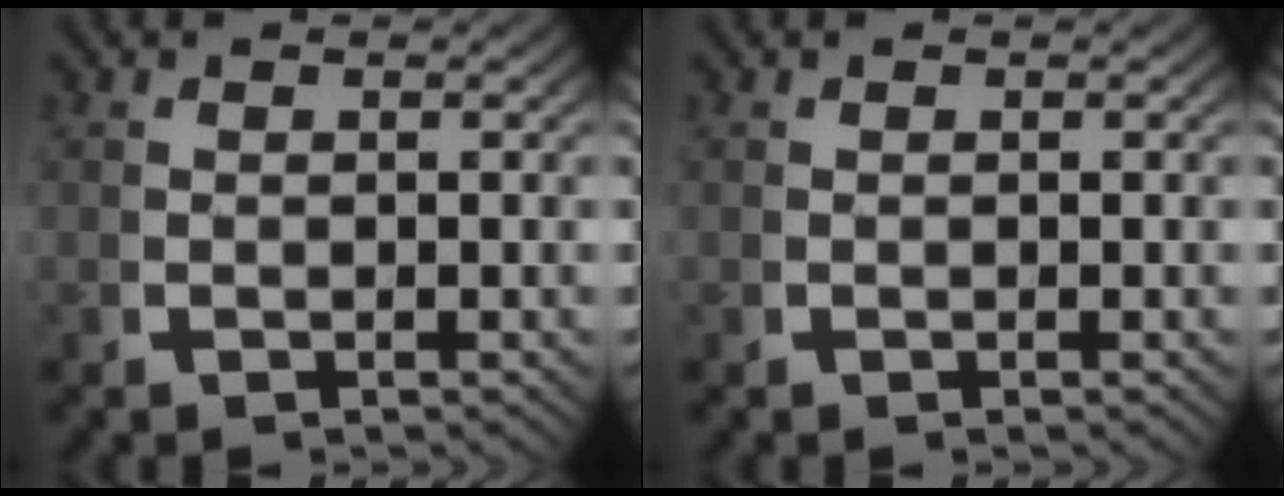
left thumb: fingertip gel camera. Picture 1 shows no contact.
{"total": 0.0}